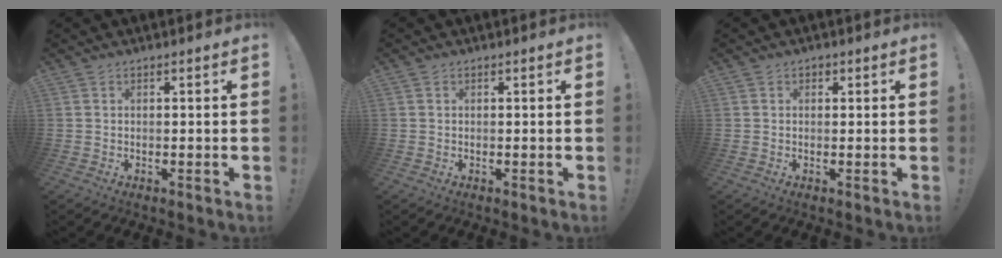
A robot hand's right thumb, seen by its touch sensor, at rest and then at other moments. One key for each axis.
{"total": 0.0}
{"total": 0.9, "fx": 0.2, "fy": 0.8, "fz": 0.3, "tx": 0.000, "ty": 0.000, "tz": 0.001}